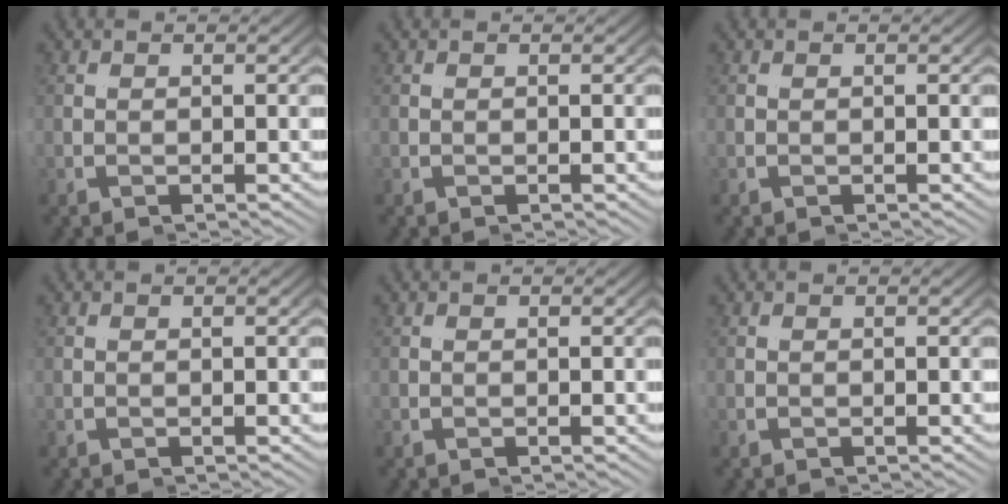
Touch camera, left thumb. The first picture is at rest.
{"total": 0.0}
{"total": 0.0}
{"total": 0.0}
{"total": 0.0}
{"total": 0.0}